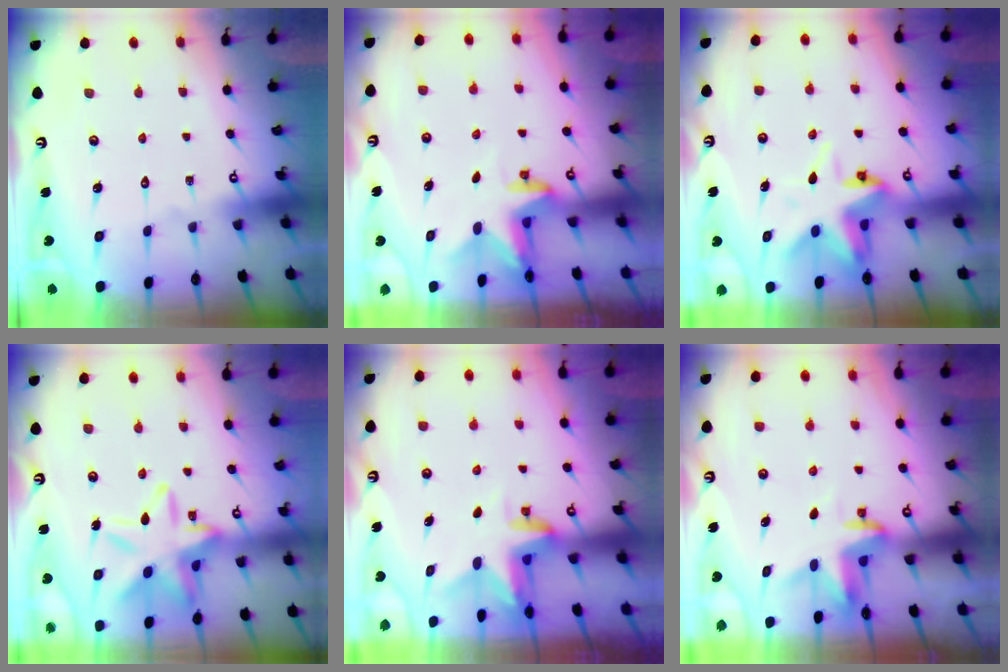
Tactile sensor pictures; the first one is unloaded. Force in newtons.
{"total": 2.4, "press": 2.4, "slide": 0.4}
{"total": 7.1, "press": 6.9, "slide": 1.8}
{"total": 17.0, "press": 16.9, "slide": 1.2}
{"total": 3.1, "press": 3.1, "slide": 0.2}
{"total": 3.4, "press": 3.4, "slide": 0.2}